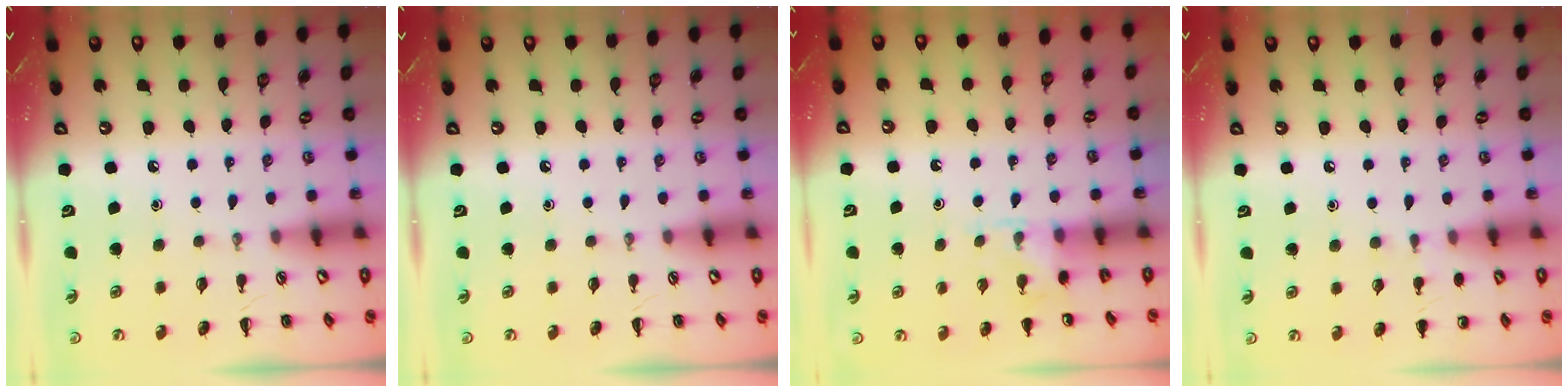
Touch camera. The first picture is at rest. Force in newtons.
{"total": 0.0}
{"total": 6.0, "press": 5.8, "slide": 1.5}
{"total": 5.0, "press": 4.7, "slide": 1.6}